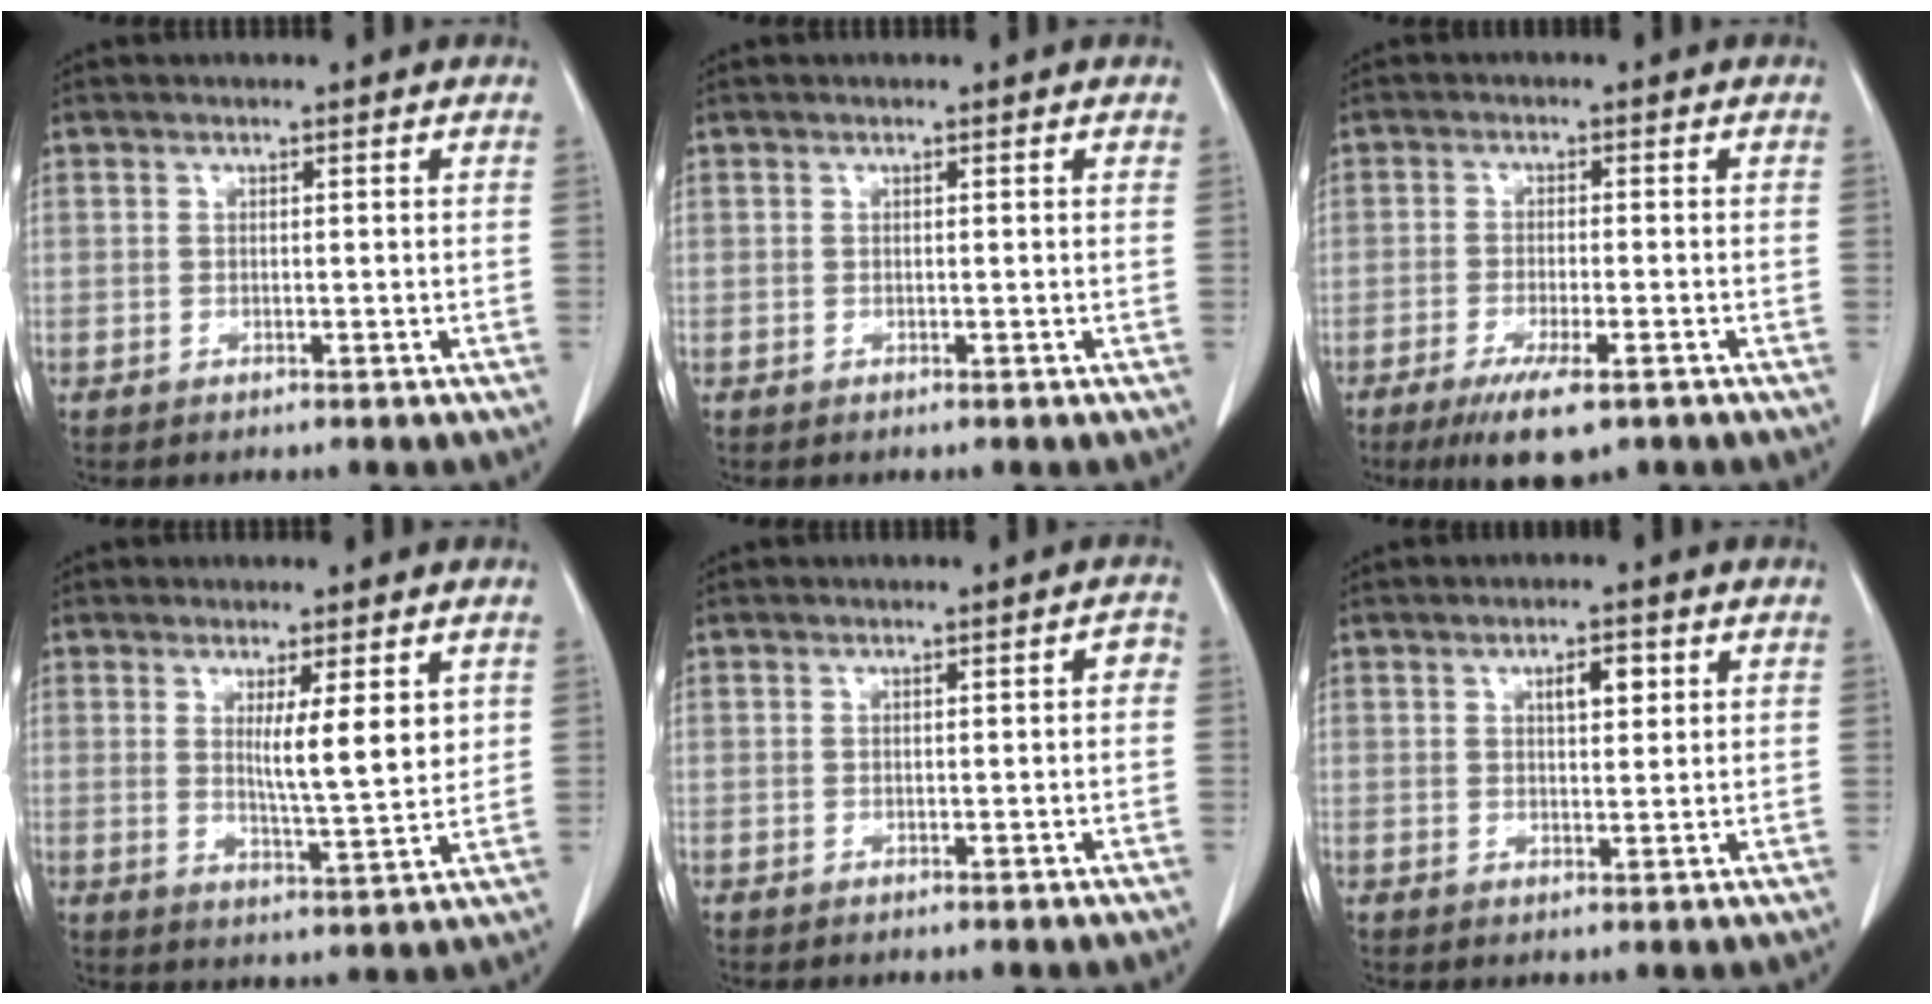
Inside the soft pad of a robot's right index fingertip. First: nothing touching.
{"total": 0.0}
{"total": 7.5, "force": [-4.7, 1.4, 5.7], "torque": [-0.097, -0.018, -0.071]}
{"total": 7.0, "force": [2.2, 0.7, 6.6], "torque": [-0.104, -0.018, 0.037]}
{"total": 1.2, "force": [-0.1, 0.4, 1.1], "torque": [-0.004, 0.005, -0.003]}
{"total": 3.1, "force": [1.3, 0.9, 2.7], "torque": [-0.044, 0.001, 0.020]}